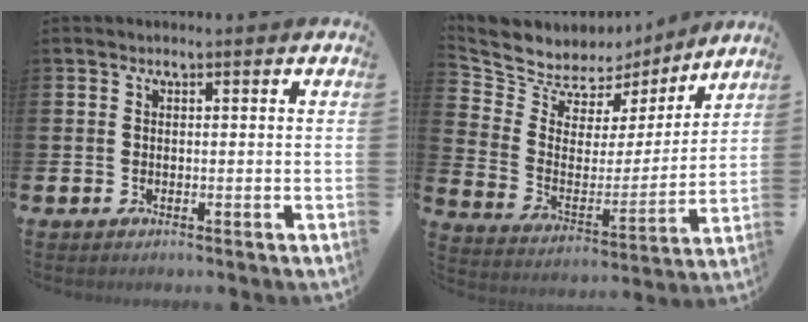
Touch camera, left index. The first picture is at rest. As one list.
[{"total": 6.9, "force": [6.0, 3.3, -0.3], "torque": [-0.045, -0.049, 0.106]}]